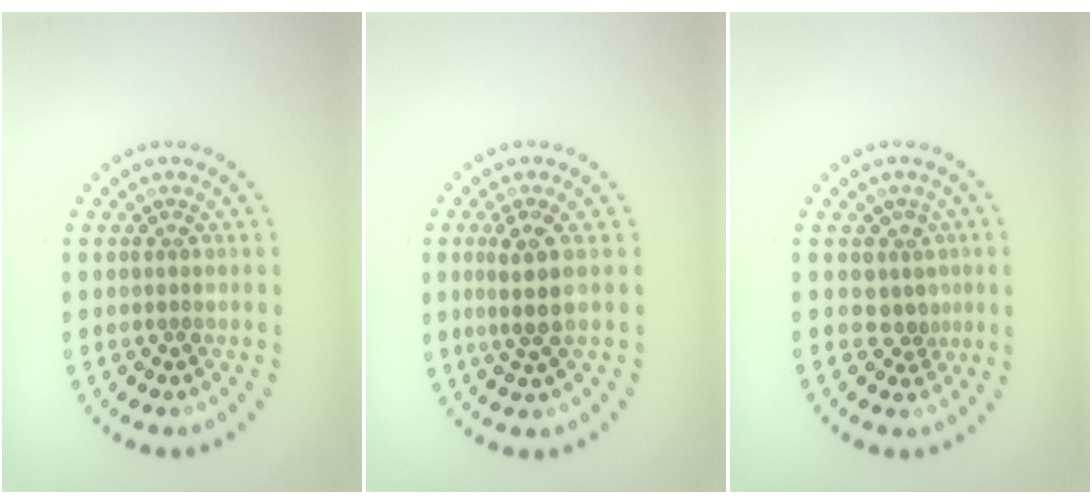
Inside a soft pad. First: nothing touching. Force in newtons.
{"total": 2.9, "press": 2.4, "slide": 1.6}
{"total": 2.1, "press": 1.5, "slide": 1.5}